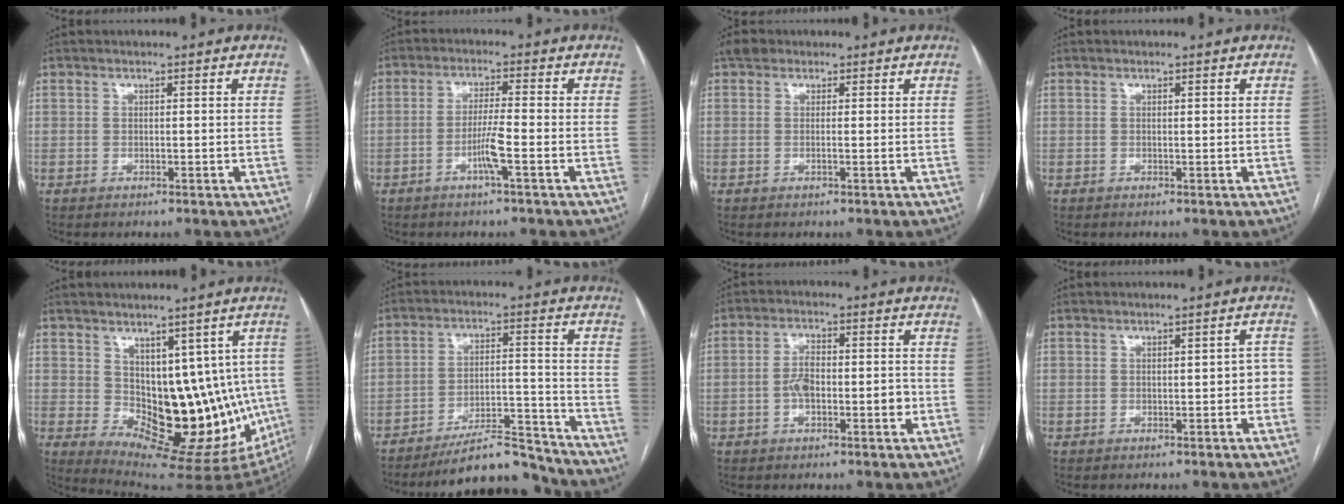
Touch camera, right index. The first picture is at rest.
{"total": 4.5, "force": [-1.8, -0.5, 4.1], "torque": [-0.081, -0.003, -0.036]}
{"total": 2.2, "force": [1.1, 1.2, 1.5], "torque": [-0.043, 0.012, 0.017]}
{"total": 0.0}
{"total": 15.6, "force": [-0.2, 8.7, 12.9], "torque": [-0.157, 0.007, 0.020]}
{"total": 11.7, "force": [-11.0, 2.0, 3.5], "torque": [-0.046, 0.035, -0.179]}
{"total": 6.1, "force": [-1.5, 2.5, 5.3], "torque": [-0.104, 0.016, -0.025]}
{"total": 2.7, "force": [-0.5, 1.1, 2.4], "torque": [-0.015, 0.014, -0.007]}